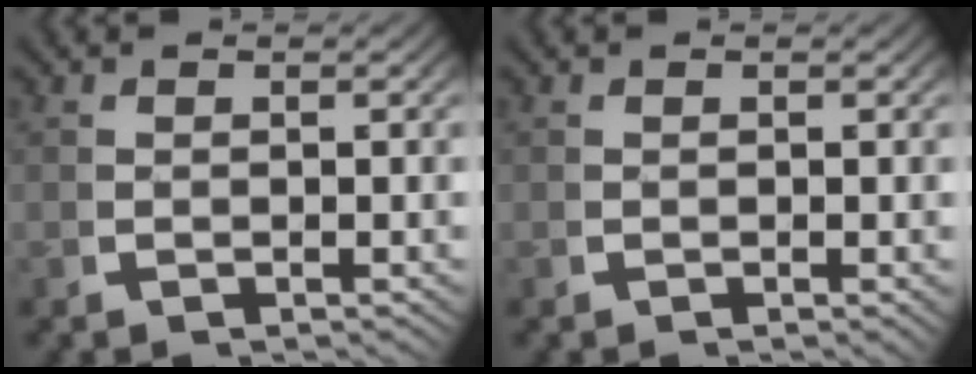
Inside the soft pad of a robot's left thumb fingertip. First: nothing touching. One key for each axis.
{"total": 0.0}